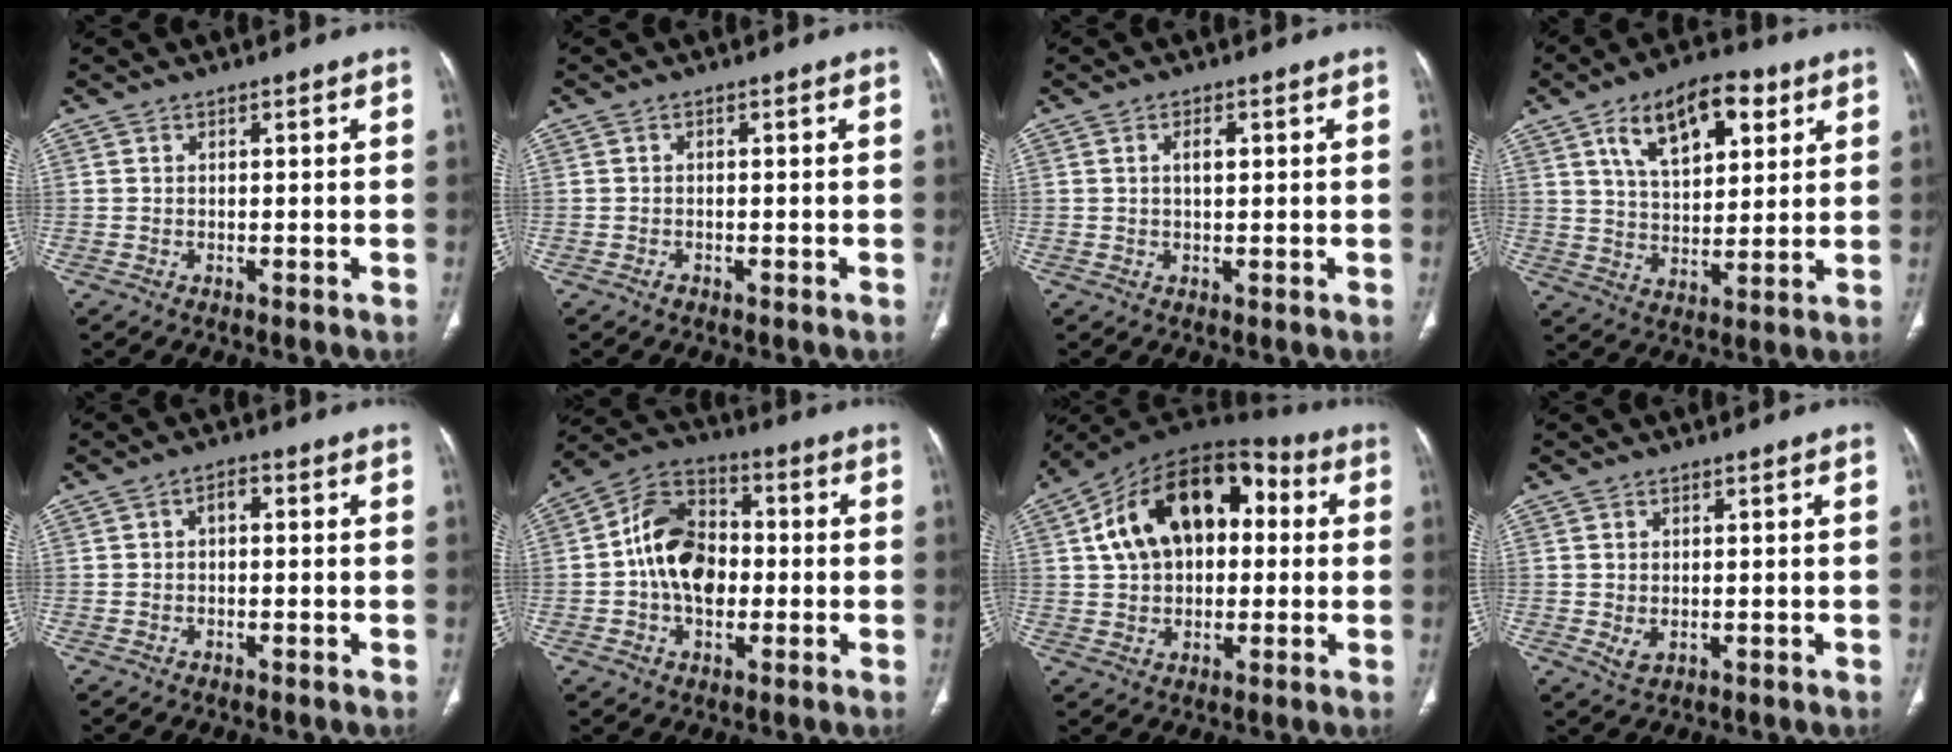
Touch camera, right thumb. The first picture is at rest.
{"total": 0.8, "force": [-0.5, 0.5, 0.3], "torque": [-0.005, 0.001, -0.010]}
{"total": 2.2, "force": [0.6, 1.1, 1.9], "torque": [-0.033, 0.001, 0.011]}
{"total": 15.3, "force": [6.8, 8.0, 11.1], "torque": [-0.145, -0.013, 0.114]}
{"total": 2.2, "force": [0.1, 1.4, 1.7], "torque": [-0.021, 0.011, -0.005]}
{"total": 13.9, "force": [-0.7, 9.8, 9.9], "torque": [-0.146, 0.032, -0.021]}
{"total": 20.3, "force": [3.8, 12.9, 15.2], "torque": [-0.225, 0.037, 0.053]}
{"total": 2.3, "force": [-0.1, 1.4, 1.8], "torque": [-0.036, -0.003, 0.006]}